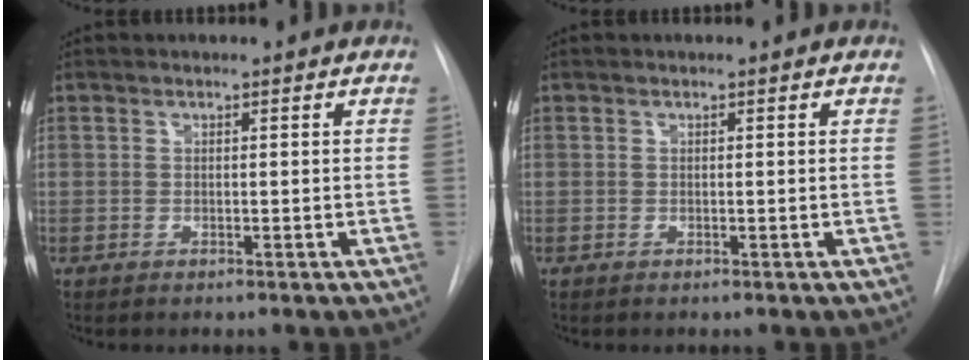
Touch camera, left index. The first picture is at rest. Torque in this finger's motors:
{"motor_torque": [0.00, 0.00, 0.00, 0.00]}